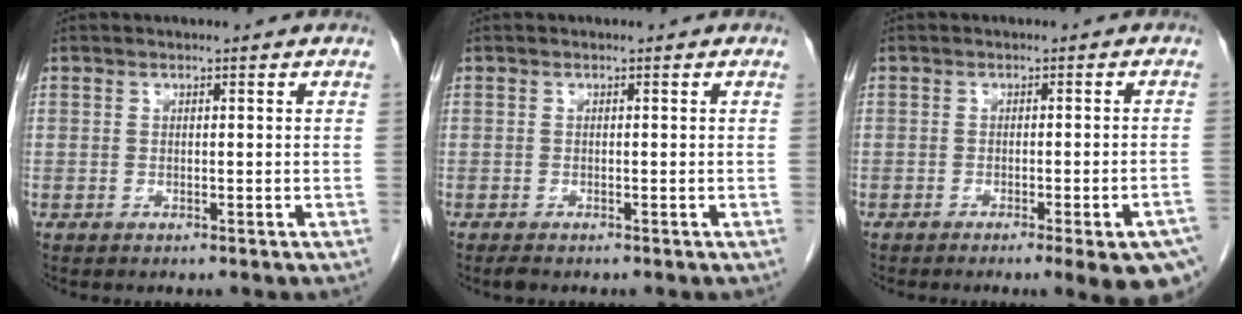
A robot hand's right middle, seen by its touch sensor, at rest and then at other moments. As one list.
[{"total": 0.9, "force": [-0.7, 0.3, 0.5], "torque": [-0.014, -0.003, -0.011]}, {"total": 10.3, "force": [-7.0, 1.0, 7.6], "torque": [-0.043, -0.006, -0.085]}]